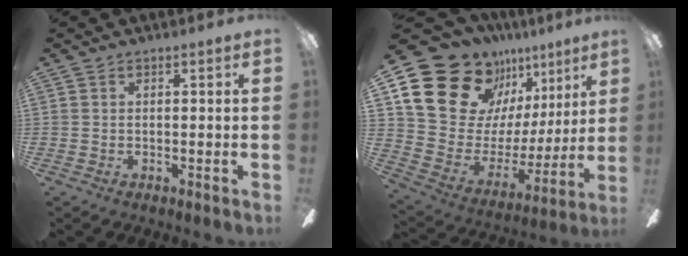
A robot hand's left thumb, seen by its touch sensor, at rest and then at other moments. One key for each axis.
{"total": 23.3, "fx": 15.3, "fy": 14.3, "fz": 10.3, "tx": -0.186, "ty": -0.098, "tz": 0.295}